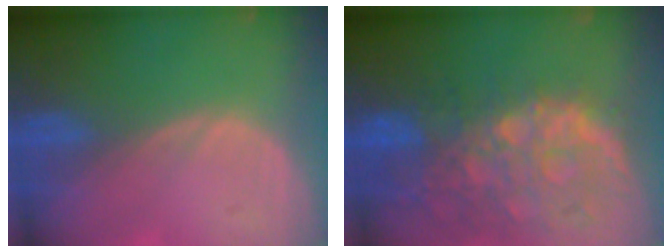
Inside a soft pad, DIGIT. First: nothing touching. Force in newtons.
{"total": 13.2, "press": 10.8, "slide": 7.6}